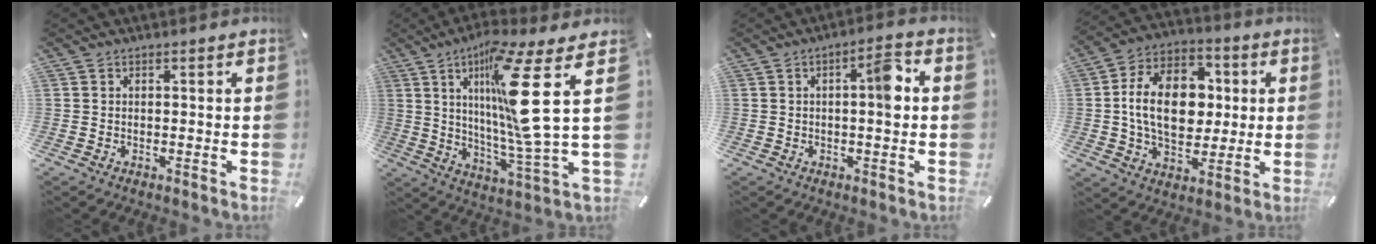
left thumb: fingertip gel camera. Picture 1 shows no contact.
{"total": 19.9, "force": [6.4, 1.2, 18.8], "torque": [-0.347, -0.041, 0.074]}
{"total": 6.9, "force": [0.7, 2.1, 6.6], "torque": [-0.092, 0.005, 0.003]}
{"total": 16.9, "force": [0.7, 11.8, 12.1], "torque": [-0.233, 0.012, 0.008]}